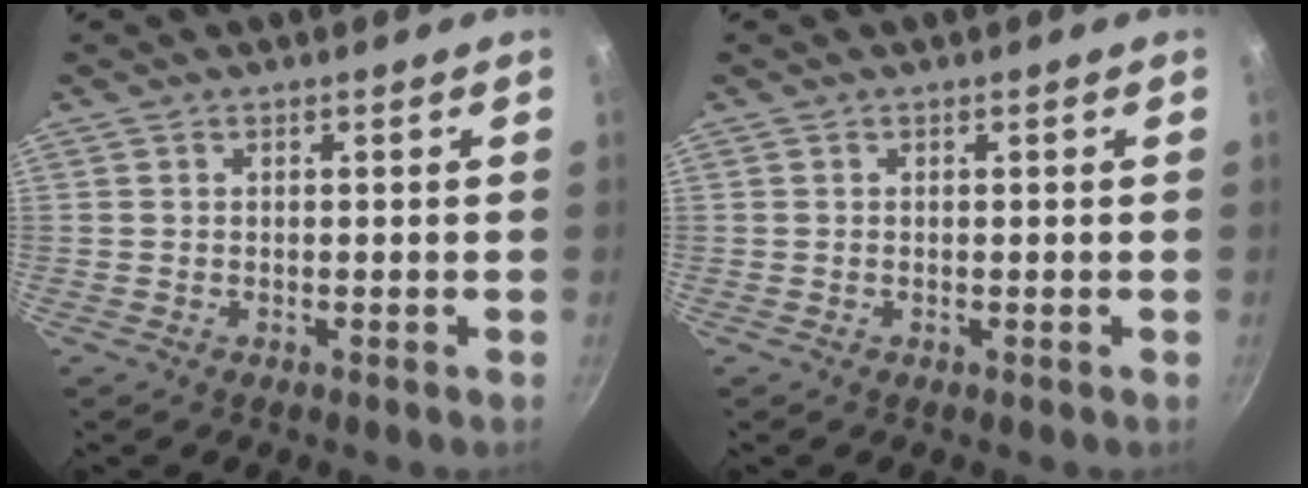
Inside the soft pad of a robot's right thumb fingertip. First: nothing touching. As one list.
[{"total": 0.0}]